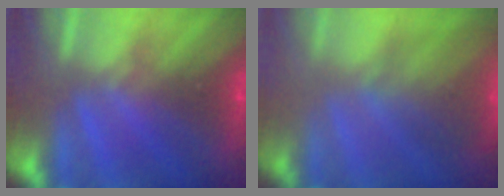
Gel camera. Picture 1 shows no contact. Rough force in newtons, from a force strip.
{"total": 9.3}